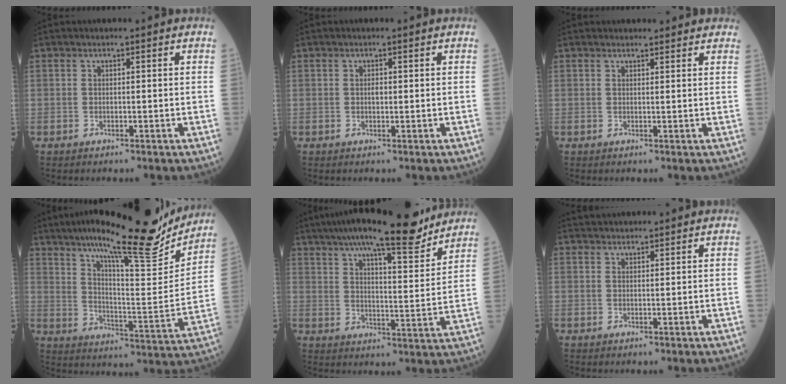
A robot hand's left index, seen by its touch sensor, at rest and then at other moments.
{"total": 0.7, "force": [0.1, 0.5, 0.6], "torque": [-0.015, 0.000, 0.002]}
{"total": 4.3, "force": [4.0, 1.3, 0.7], "torque": [-0.006, 0.010, 0.041]}
{"total": 22.8, "force": [18.9, 2.7, 12.5], "torque": [-0.198, -0.022, 0.270]}
{"total": 19.3, "force": [16.2, 2.7, 10.1], "torque": [-0.163, 0.006, 0.232]}
{"total": 4.7, "force": [4.5, 0.7, 1.1], "torque": [-0.016, 0.034, 0.069]}